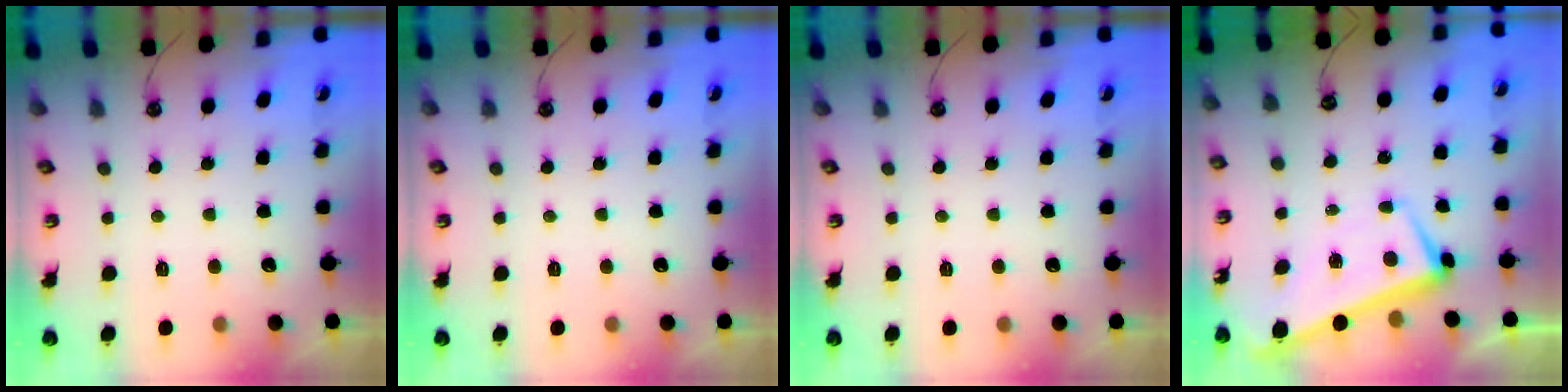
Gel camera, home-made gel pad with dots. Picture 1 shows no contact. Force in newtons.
{"total": 0.0}
{"total": 0.0}
{"total": 2.0, "press": 1.9, "slide": 0.6}